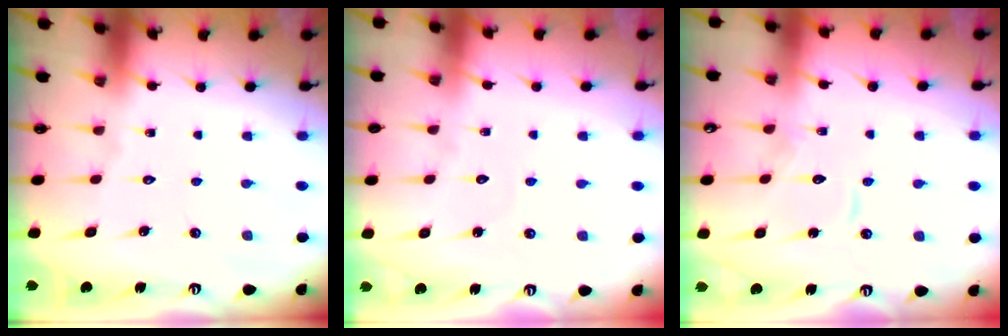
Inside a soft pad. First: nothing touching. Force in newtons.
{"total": 2.7, "press": 2.7, "slide": 0.3}
{"total": 9.8, "press": 9.8, "slide": 0.5}